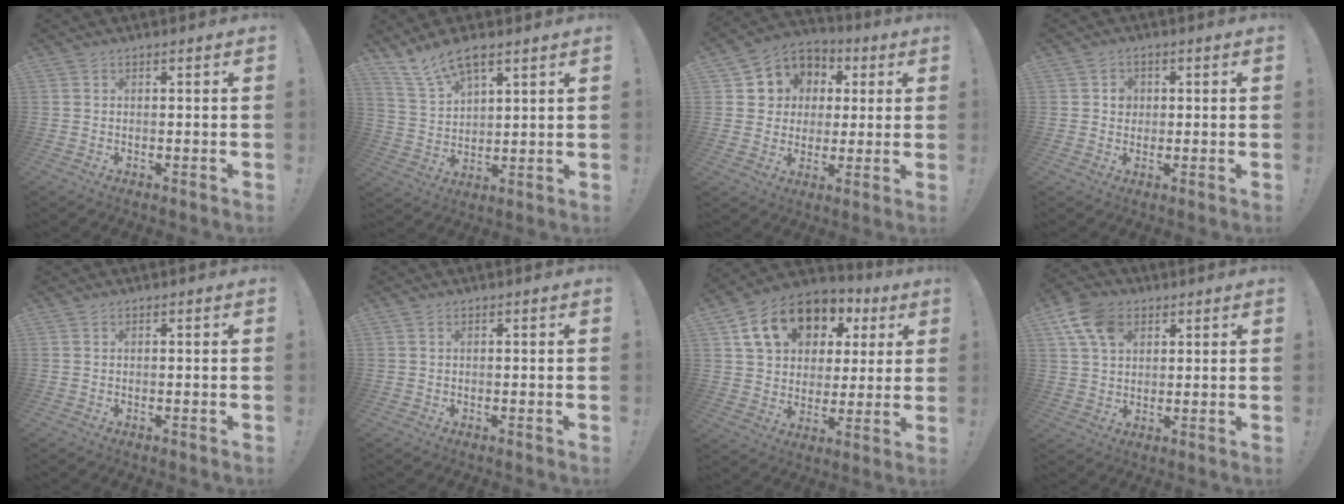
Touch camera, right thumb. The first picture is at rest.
{"total": 9.7, "force": [7.2, 3.7, 5.3], "torque": [-0.106, -0.032, 0.138]}
{"total": 8.3, "force": [1.4, 8.0, 1.5], "torque": [-0.018, -0.011, 0.036]}
{"total": 3.2, "force": [0.3, 3.0, 1.2], "torque": [-0.009, -0.002, 0.002]}
{"total": 0.0}
{"total": 0.0}
{"total": 17.6, "force": [8.6, 12.4, 9.1], "torque": [-0.144, -0.031, 0.167]}
{"total": 11.9, "force": [5.4, 8.3, 6.5], "torque": [-0.116, -0.012, 0.105]}